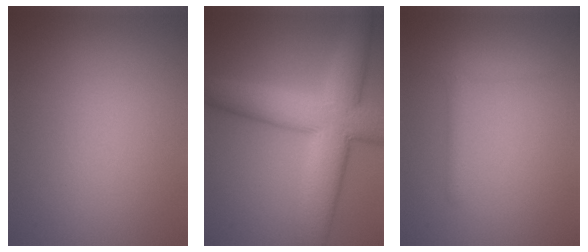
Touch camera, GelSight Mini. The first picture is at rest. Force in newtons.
{"total": 10.2, "press": 10.2, "slide": 0.8}
{"total": 1.1, "press": 1.1, "slide": 0.1}